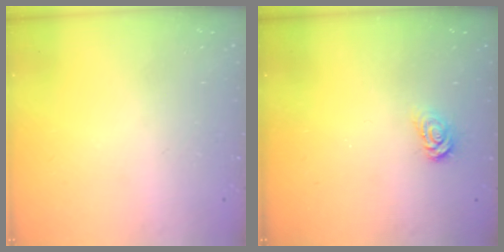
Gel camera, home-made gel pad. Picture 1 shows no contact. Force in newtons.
{"total": 3.1, "press": 3.1, "slide": 0.4}